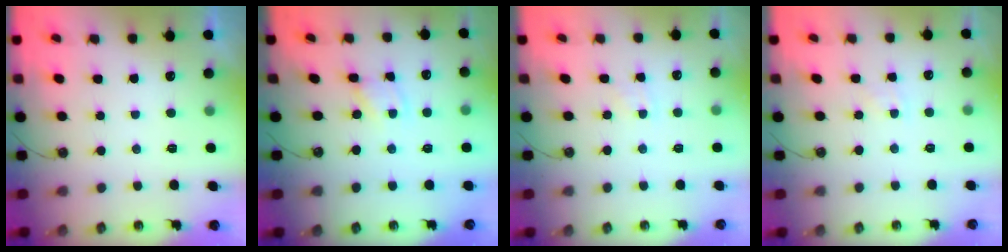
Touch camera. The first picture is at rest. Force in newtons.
{"total": 1.4, "press": 1.4, "slide": 0.1}
{"total": 2.7, "press": 2.7, "slide": 0.3}
{"total": 2.7, "press": 2.7, "slide": 0.4}